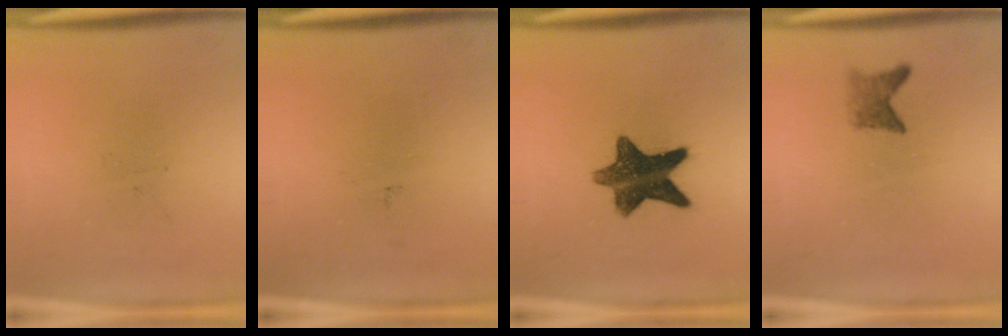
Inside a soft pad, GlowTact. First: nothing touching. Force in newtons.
{"total": 0.0}
{"total": 11.3}
{"total": 2.0}